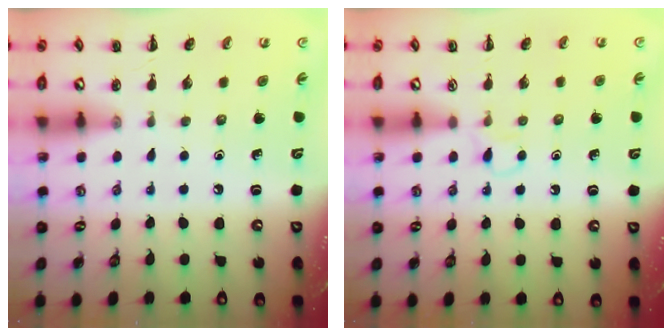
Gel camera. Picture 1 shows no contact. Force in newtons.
{"total": 2.8, "press": 2.6, "slide": 1.2}